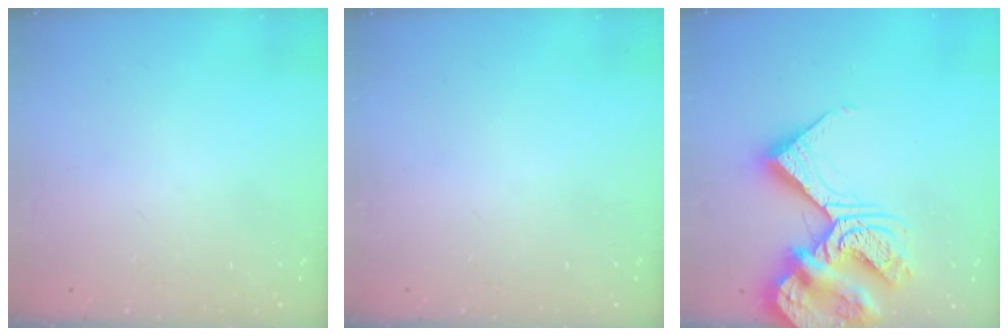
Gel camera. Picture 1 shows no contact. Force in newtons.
{"total": 0.0}
{"total": 19.4, "press": 19.2, "slide": 2.3}